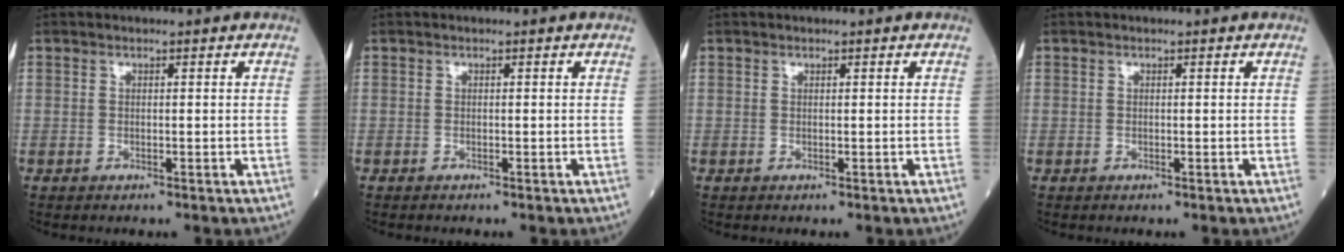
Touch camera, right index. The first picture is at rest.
{"total": 0.0}
{"total": 0.0}
{"total": 0.0}